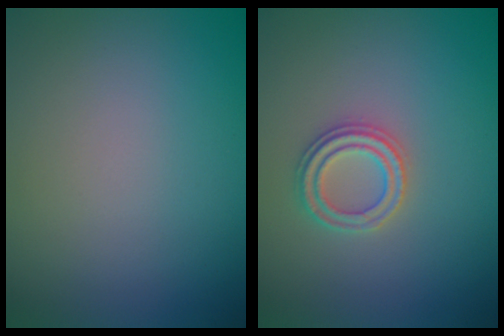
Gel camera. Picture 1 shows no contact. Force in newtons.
{"total": 2.3, "press": 2.3, "slide": 0.4}